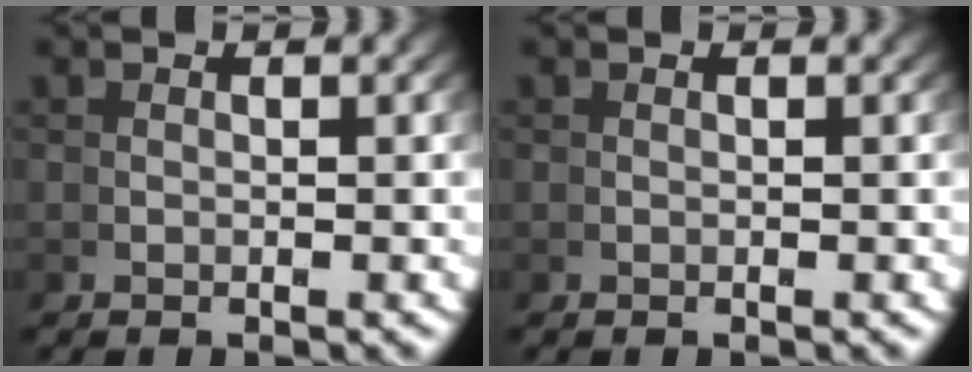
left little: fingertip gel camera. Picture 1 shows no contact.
{"total": 0.0}